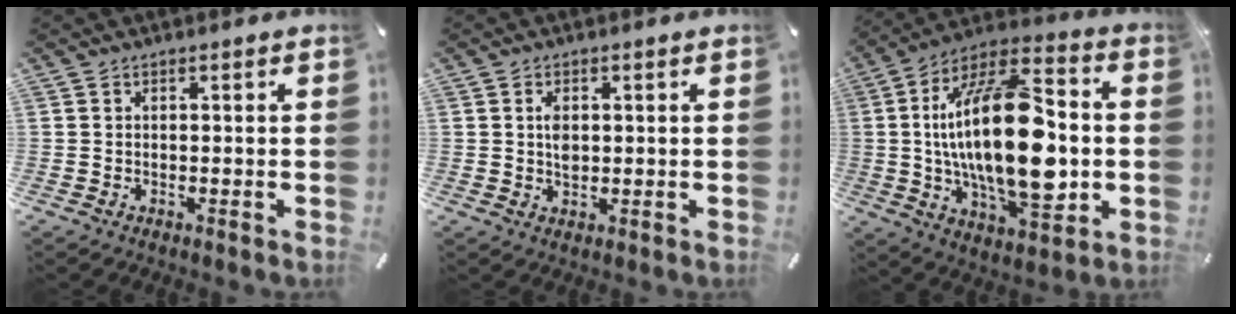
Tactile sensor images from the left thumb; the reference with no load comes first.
{"total": 3.1, "force": [0.4, 2.0, 2.4], "torque": [-0.043, 0.003, 0.004]}
{"total": 29.6, "force": [-1.0, 14.1, 26.0], "torque": [-0.503, -0.011, -0.023]}